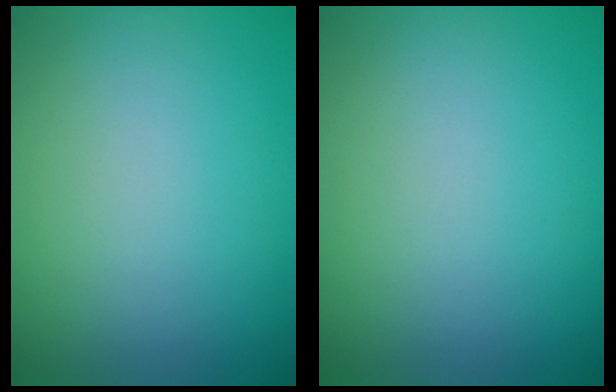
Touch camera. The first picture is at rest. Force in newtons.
{"total": 0.0}